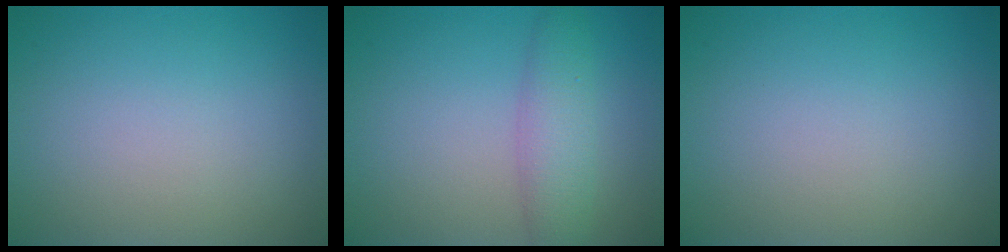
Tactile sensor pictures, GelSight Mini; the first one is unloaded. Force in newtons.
{"total": 3.4, "press": 3.4, "slide": 0.1}
{"total": 0.0}